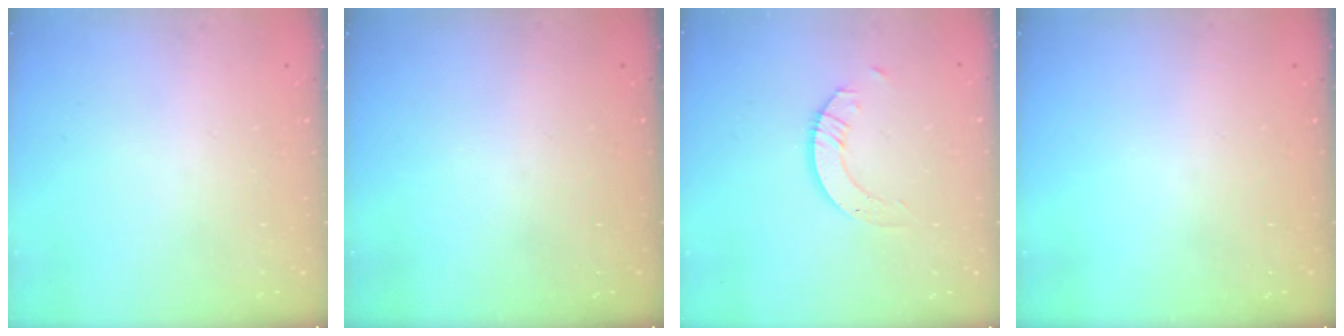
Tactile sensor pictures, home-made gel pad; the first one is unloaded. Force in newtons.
{"total": 0.0}
{"total": 3.5, "press": 3.5, "slide": 0.1}
{"total": 0.0}